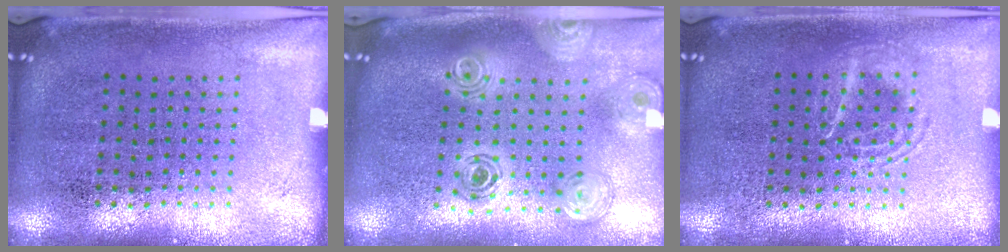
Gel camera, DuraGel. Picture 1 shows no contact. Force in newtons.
{"total": 1.3, "press": 1.3, "slide": 0.4}
{"total": 1.6, "press": 1.6, "slide": 0.2}